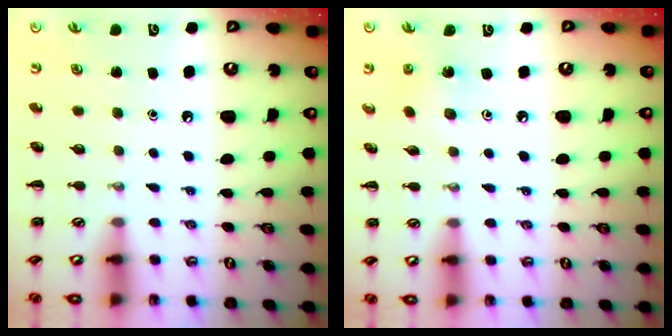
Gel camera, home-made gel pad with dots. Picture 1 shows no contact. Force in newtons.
{"total": 2.1, "press": 2.0, "slide": 0.7}